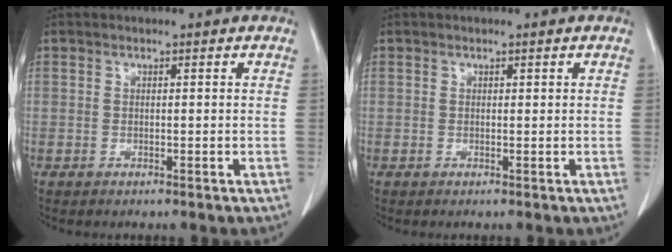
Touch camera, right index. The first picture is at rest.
{"total": 0.0}